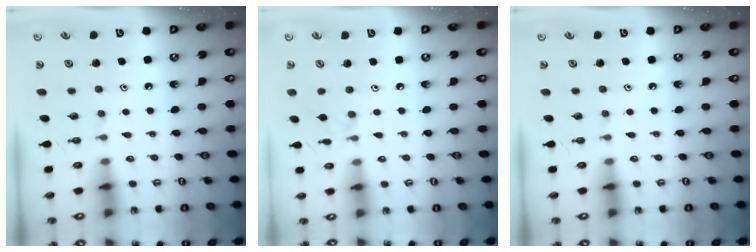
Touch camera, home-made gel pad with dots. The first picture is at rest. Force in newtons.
{"total": 4.0, "press": 3.9, "slide": 0.8}
{"total": 0.0}